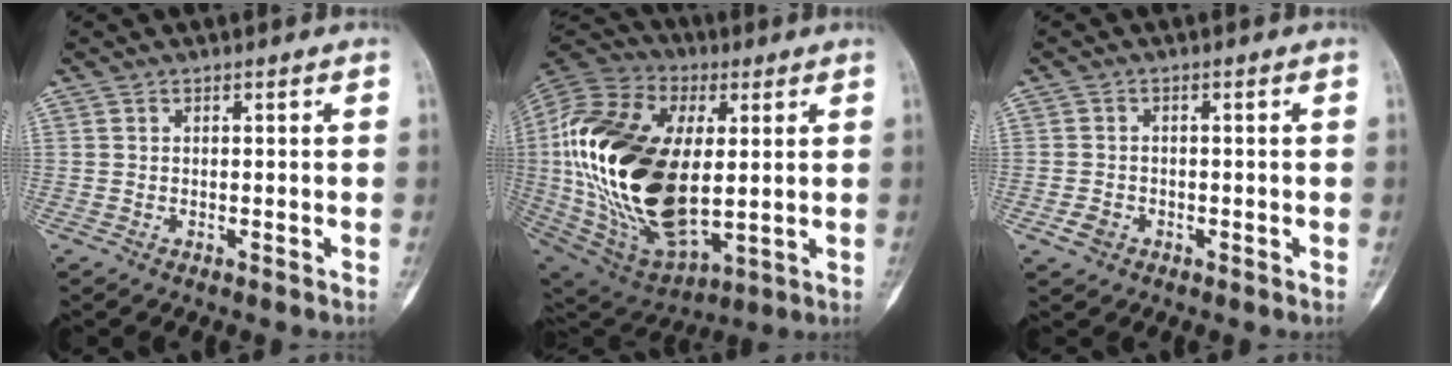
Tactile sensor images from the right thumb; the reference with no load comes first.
{"total": 32.6, "force": [2.1, 18.0, 27.1], "torque": [-0.561, -0.013, 0.050]}
{"total": 2.3, "force": [-1.1, 1.9, 0.7], "torque": [-0.008, 0.008, -0.017]}